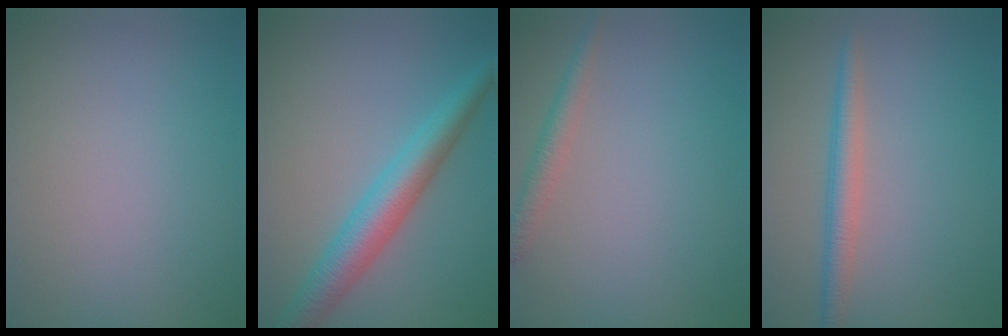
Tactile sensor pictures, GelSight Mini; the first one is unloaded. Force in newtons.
{"total": 5.0, "press": 5.0, "slide": 0.1}
{"total": 1.8, "press": 1.8, "slide": 0.1}
{"total": 2.4, "press": 2.4, "slide": 0.1}